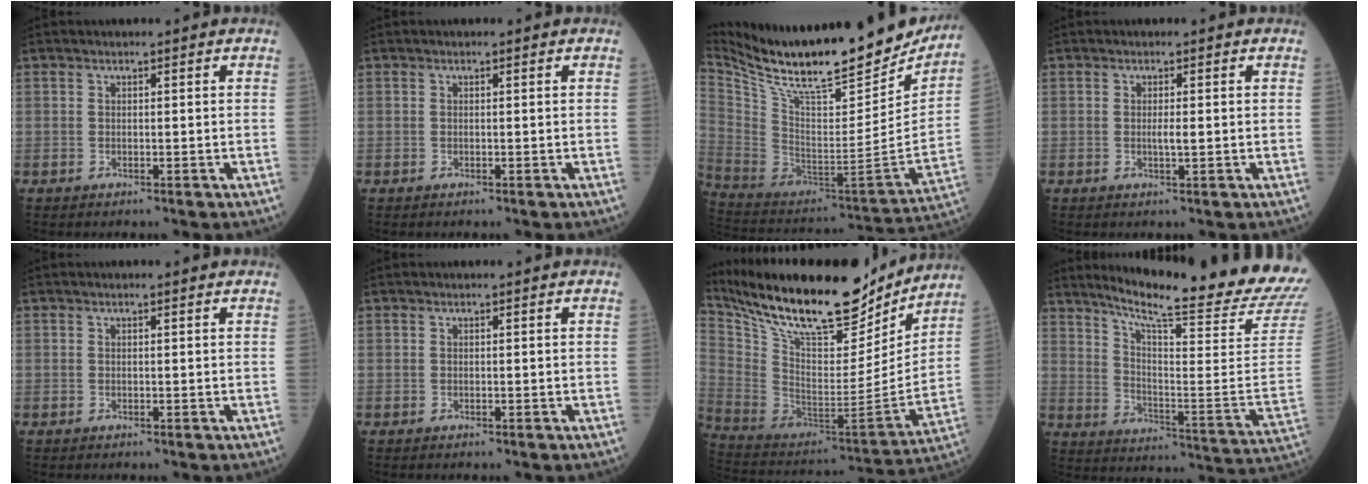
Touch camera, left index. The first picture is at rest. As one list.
[{"total": 0.0}, {"total": 28.1, "force": [24.2, 5.2, 13.3], "torque": [-0.244, -0.045, 0.373]}, {"total": 1.3, "force": [0.0, 0.0, 1.3], "torque": [-0.026, -0.002, 0.001]}, {"total": 0.6, "force": [0.5, 0.0, 0.2], "torque": [-0.008, 0.001, 0.008]}, {"total": 0.0}, {"total": 27.8, "force": [23.4, 7.1, 13.2], "torque": [-0.251, -0.020, 0.372]}, {"total": 24.8, "force": [22.3, -1.3, 10.9], "torque": [-0.179, -0.115, 0.292]}]